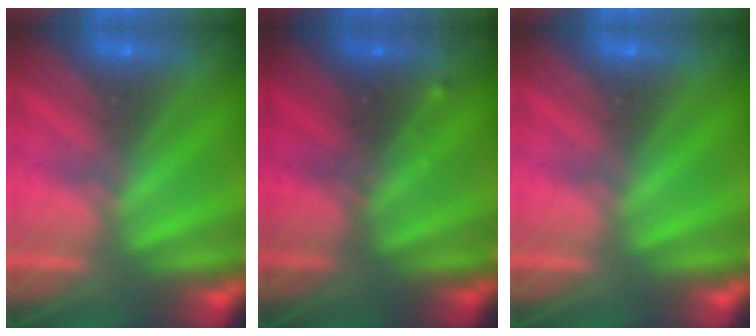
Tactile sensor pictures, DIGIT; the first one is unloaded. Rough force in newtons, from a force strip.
{"total": 2.7}
{"total": 0.0}